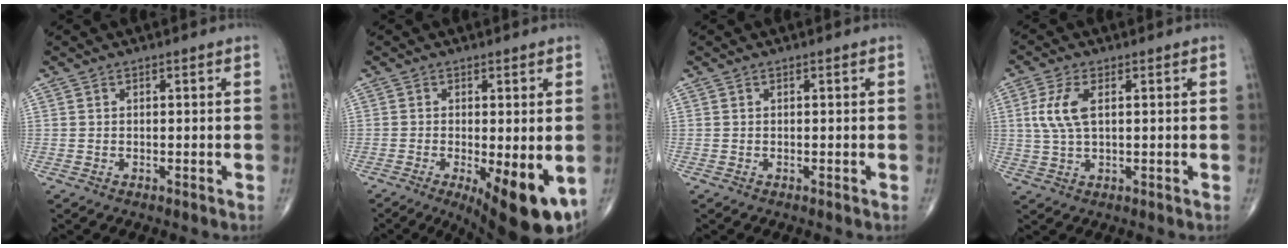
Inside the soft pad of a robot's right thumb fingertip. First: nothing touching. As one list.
[{"total": 13.2, "force": [-4.4, 4.3, 11.7], "torque": [-0.137, -0.020, -0.053]}, {"total": 0.0}, {"total": 6.3, "force": [1.3, 2.9, 5.5], "torque": [-0.132, 0.003, 0.027]}]